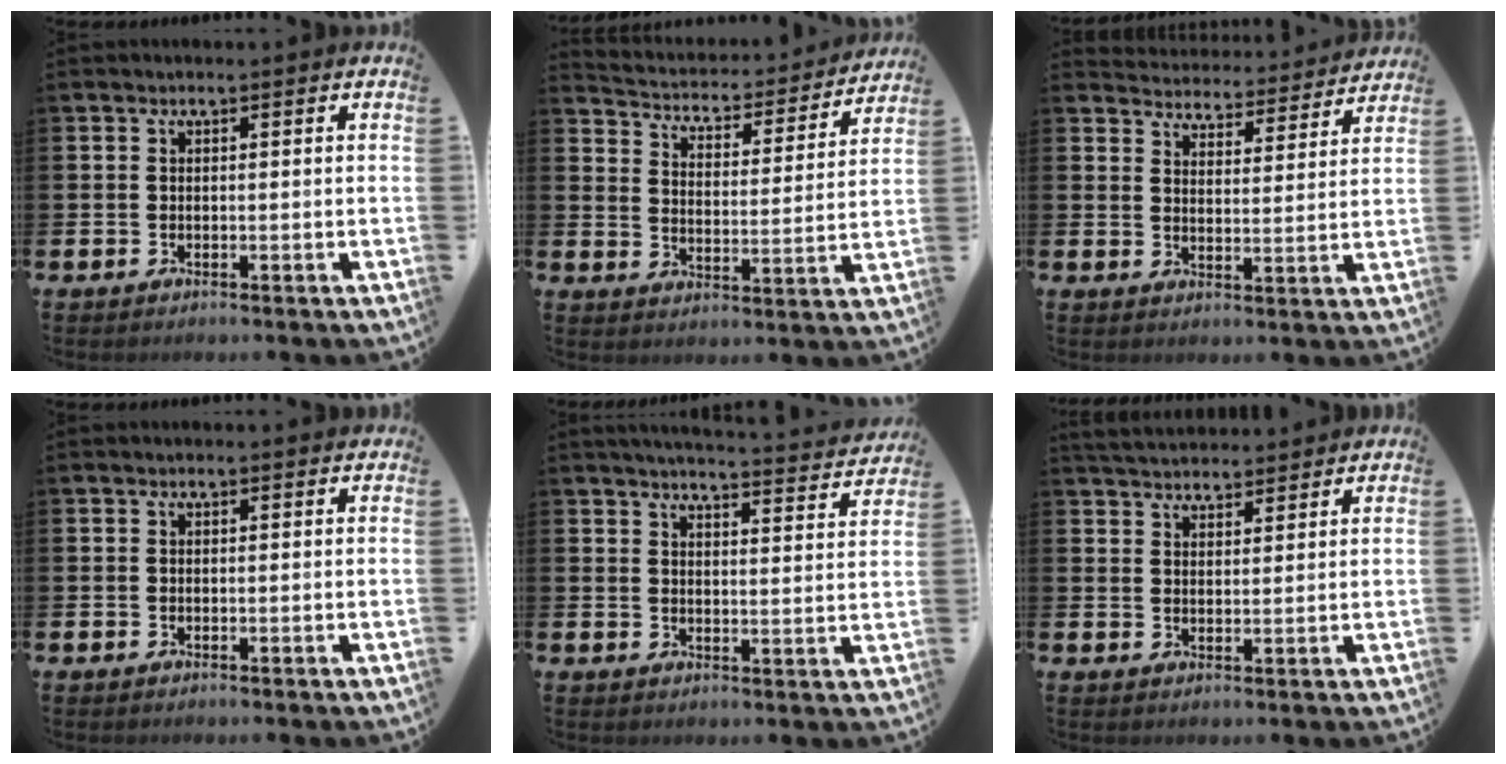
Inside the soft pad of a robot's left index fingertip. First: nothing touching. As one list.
[{"total": 3.9, "force": [3.7, 1.2, 0.6], "torque": [-0.037, -0.036, 0.053]}, {"total": 4.7, "force": [4.7, 0.7, -0.2], "torque": [-0.012, -0.045, 0.079]}, {"total": 0.0}, {"total": 4.6, "force": [4.5, -0.1, 0.8], "torque": [-0.016, -0.039, 0.072]}, {"total": 4.0, "force": [4.0, 0.6, 0.1], "torque": [-0.008, -0.023, 0.072]}]